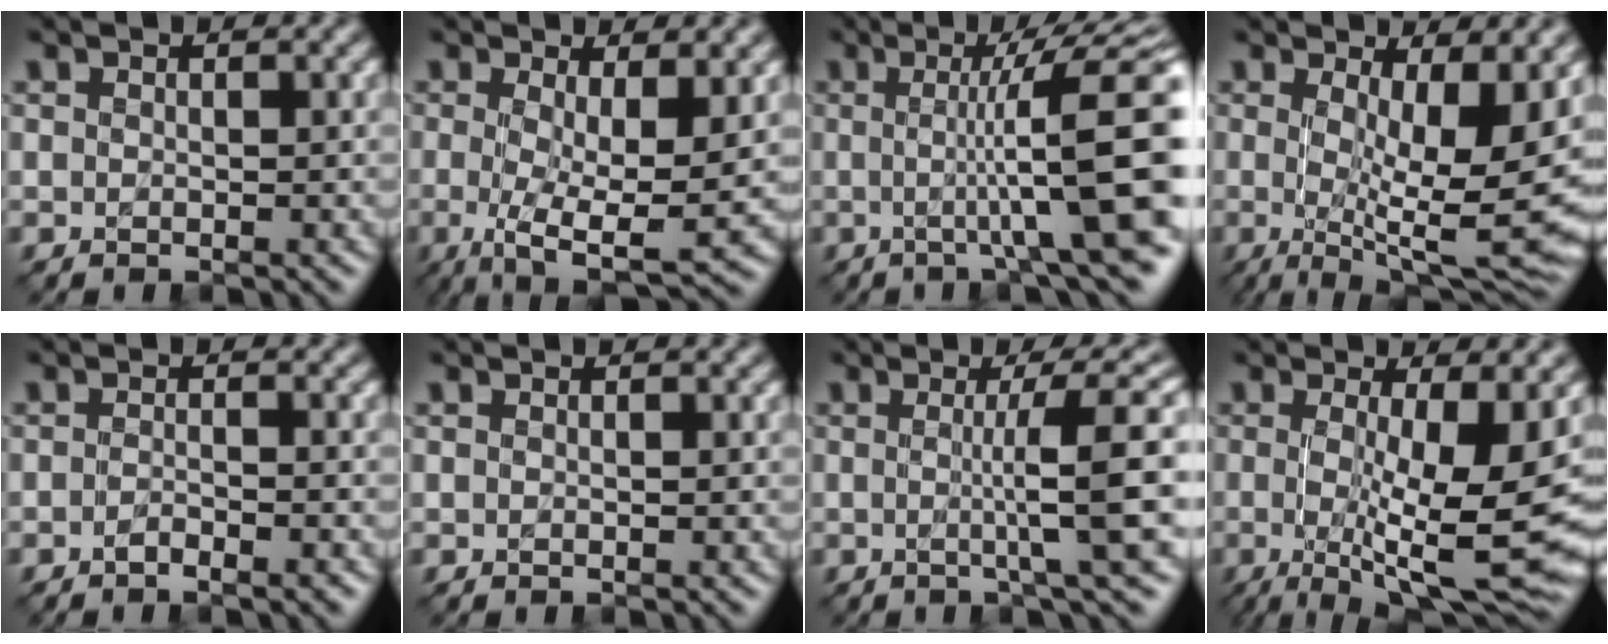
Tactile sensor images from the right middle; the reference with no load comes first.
{"total": 6.9, "force": [-0.5, 1.6, 6.7], "torque": [-0.111, -0.014, -0.007]}
{"total": 12.2, "force": [-0.3, 2.3, 12.0], "torque": [-0.136, 0.008, -0.012]}
{"total": 10.2, "force": [0.0, 2.6, 9.9], "torque": [-0.144, -0.014, 0.001]}
{"total": 1.5, "force": [-1.1, 0.3, 1.0], "torque": [-0.018, 0.003, -0.024]}
{"total": 0.0}
{"total": 6.4, "force": [0.1, 0.8, 6.3], "torque": [-0.093, 0.009, -0.001]}
{"total": 9.6, "force": [-1.1, 1.9, 9.3], "torque": [-0.144, -0.021, -0.014]}